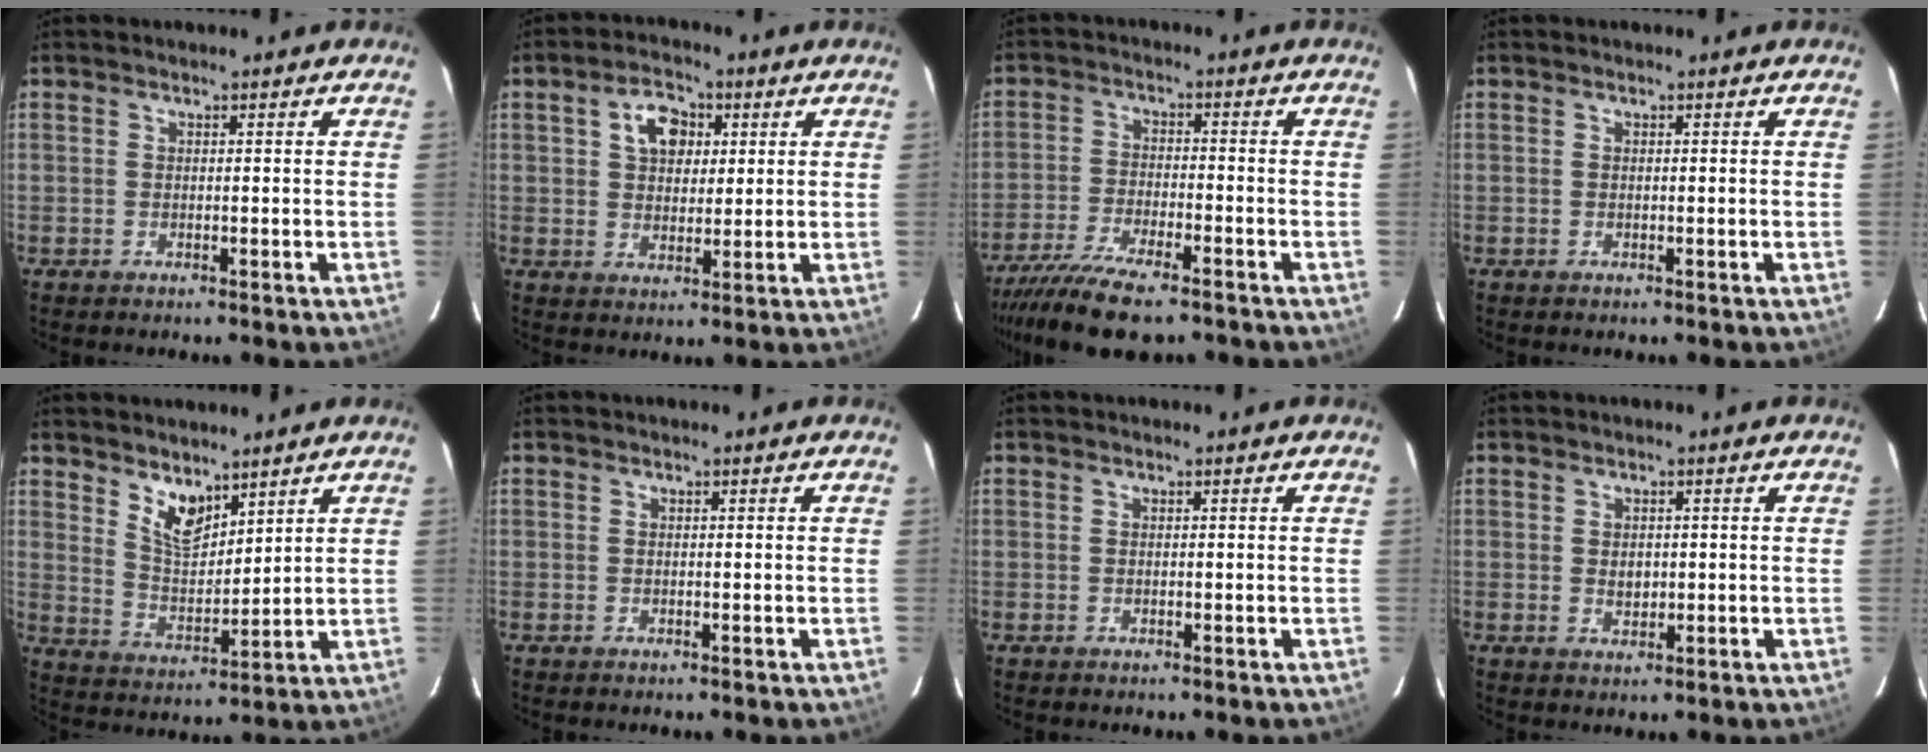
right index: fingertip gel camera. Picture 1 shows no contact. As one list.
[{"total": 7.0, "force": [2.4, 4.9, 4.4], "torque": [-0.071, 0.022, 0.043]}, {"total": 11.8, "force": [-9.3, 2.8, 6.6], "torque": [-0.156, -0.033, -0.171]}, {"total": 0.0}, {"total": 7.3, "force": [5.2, 3.3, 3.8], "torque": [-0.060, -0.004, 0.104]}, {"total": 0.0}, {"total": 0.0}, {"total": 2.0, "force": [0.2, 1.5, 1.4], "torque": [-0.020, 0.001, 0.004]}]